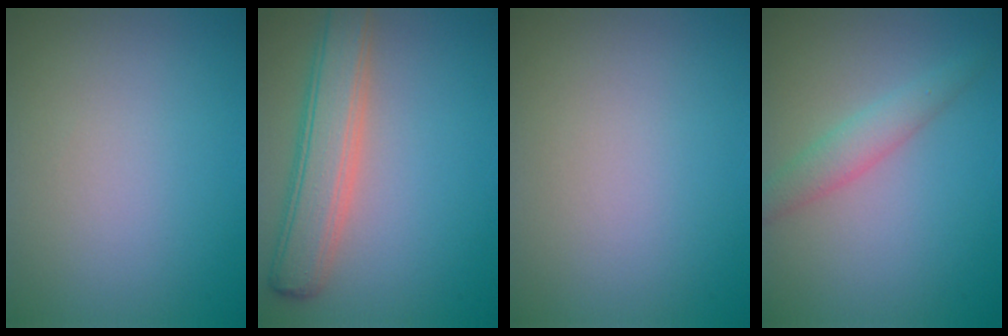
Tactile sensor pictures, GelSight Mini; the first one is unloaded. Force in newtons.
{"total": 5.3, "press": 5.3, "slide": 0.4}
{"total": 0.0}
{"total": 2.5, "press": 2.5, "slide": 0.1}